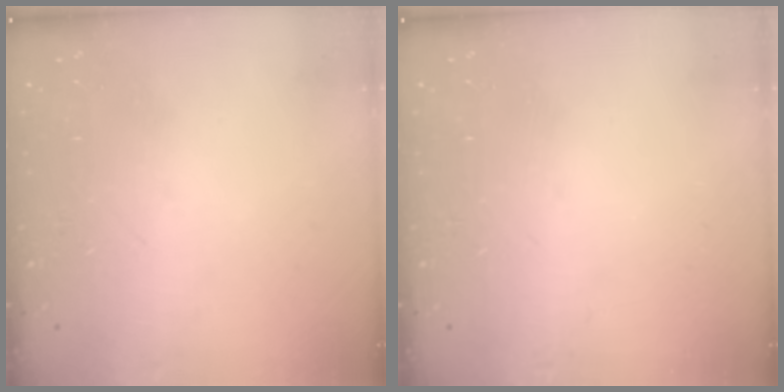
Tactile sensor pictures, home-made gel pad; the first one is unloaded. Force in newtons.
{"total": 0.0}